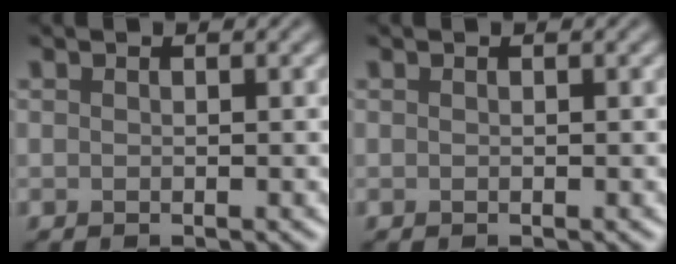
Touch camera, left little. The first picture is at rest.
{"total": 0.0}